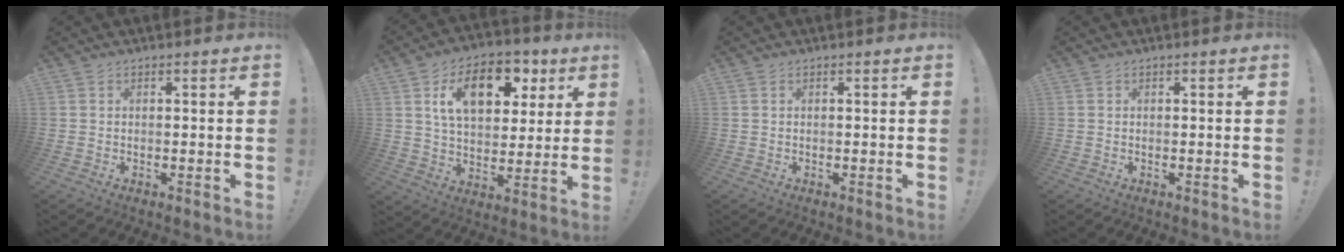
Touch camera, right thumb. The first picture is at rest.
{"total": 16.4, "force": [6.8, 10.3, 10.8], "torque": [-0.154, -0.019, 0.118]}
{"total": 0.0}
{"total": 0.0}